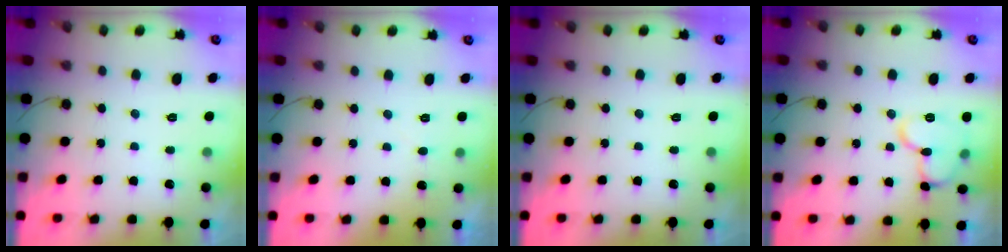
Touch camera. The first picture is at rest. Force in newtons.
{"total": 2.6, "press": 2.6, "slide": 0.3}
{"total": 0.0}
{"total": 10.8, "press": 10.8, "slide": 0.3}